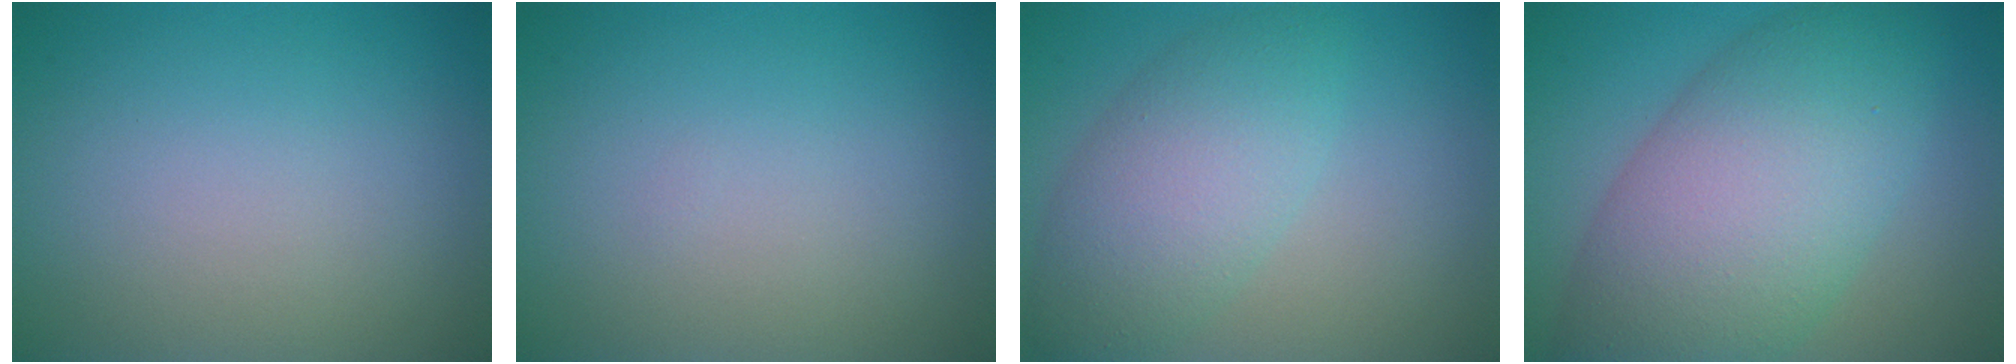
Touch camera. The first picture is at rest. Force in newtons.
{"total": 0.0}
{"total": 5.3, "press": 5.3, "slide": 0.1}
{"total": 10.7, "press": 10.7, "slide": 0.5}